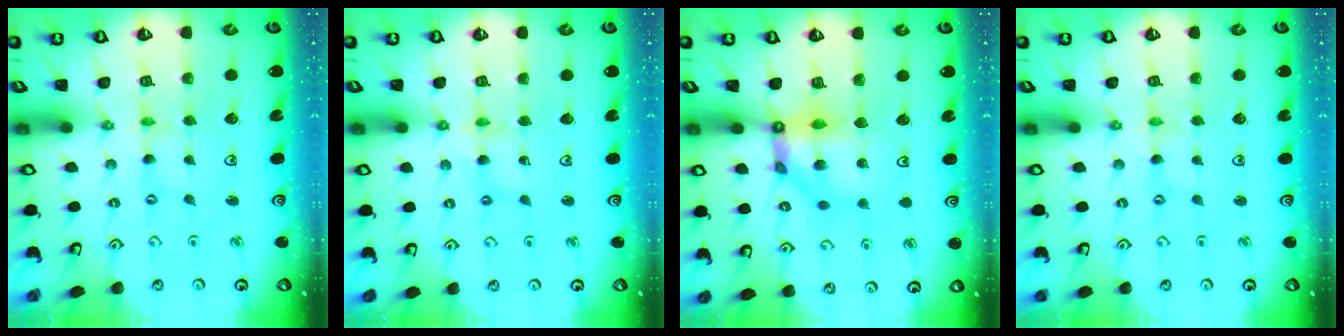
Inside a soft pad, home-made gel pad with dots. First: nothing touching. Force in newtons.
{"total": 4.5, "press": 4.5, "slide": 0.3}
{"total": 9.8, "press": 9.7, "slide": 1.4}
{"total": 2.4, "press": 2.3, "slide": 0.4}